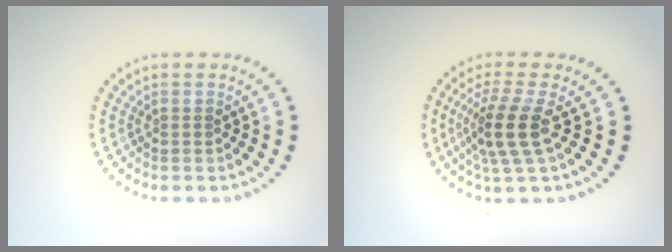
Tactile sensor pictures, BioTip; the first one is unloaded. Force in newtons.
{"total": 3.8, "press": 2.9, "slide": 2.6}